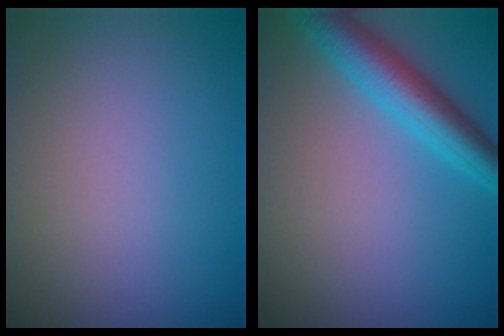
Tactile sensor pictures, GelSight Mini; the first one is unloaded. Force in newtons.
{"total": 4.9, "press": 4.9, "slide": 0.2}